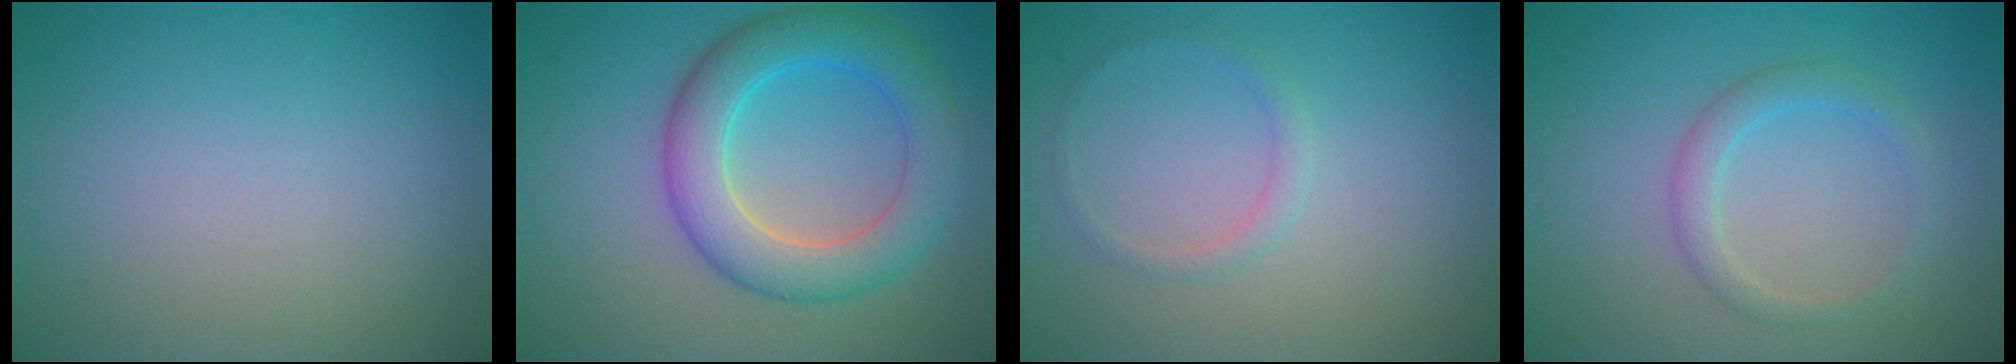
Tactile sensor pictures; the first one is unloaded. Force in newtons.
{"total": 6.4, "press": 6.4, "slide": 0.1}
{"total": 1.0, "press": 1.0, "slide": 0.1}
{"total": 2.0, "press": 2.0, "slide": 0.2}